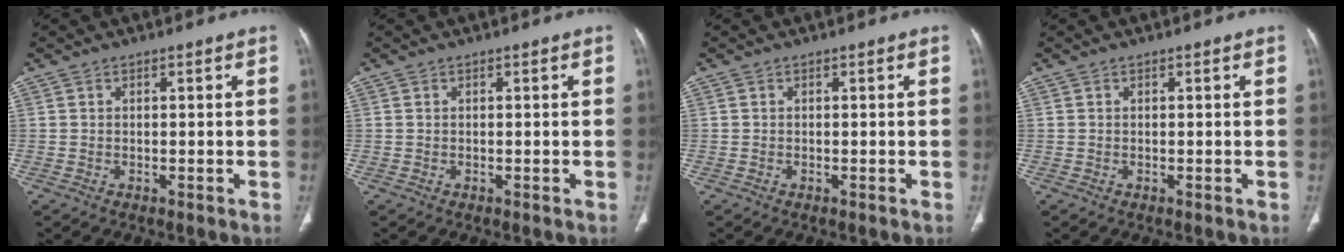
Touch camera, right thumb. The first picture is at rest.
{"total": 0.0}
{"total": 0.0}
{"total": 0.0}